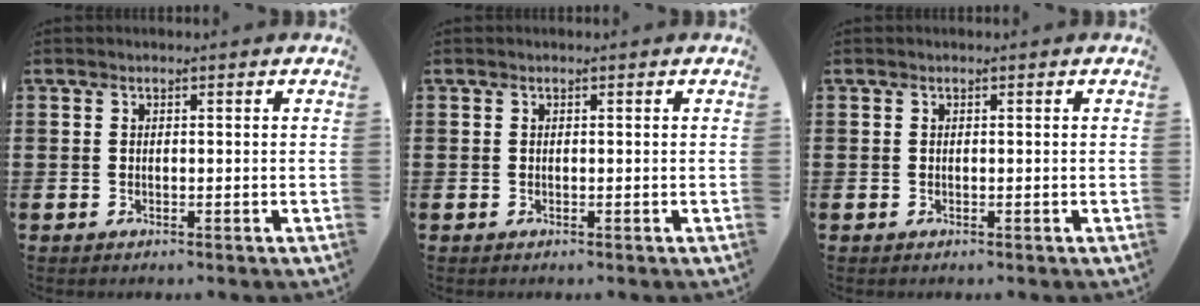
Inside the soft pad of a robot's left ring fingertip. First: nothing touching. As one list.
[{"total": 0.0}, {"total": 0.0}]